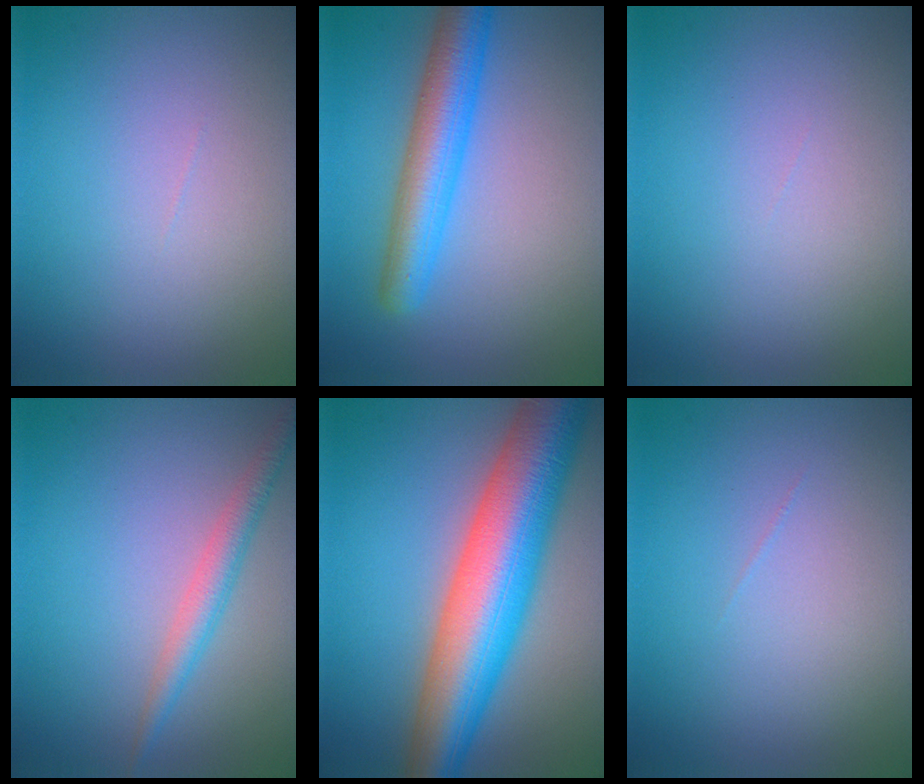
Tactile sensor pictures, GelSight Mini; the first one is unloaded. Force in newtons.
{"total": 5.5, "press": 5.5, "slide": 0.2}
{"total": 0.0}
{"total": 2.5, "press": 2.5, "slide": 0.0}
{"total": 12.3, "press": 12.3, "slide": 0.1}
{"total": 0.0}